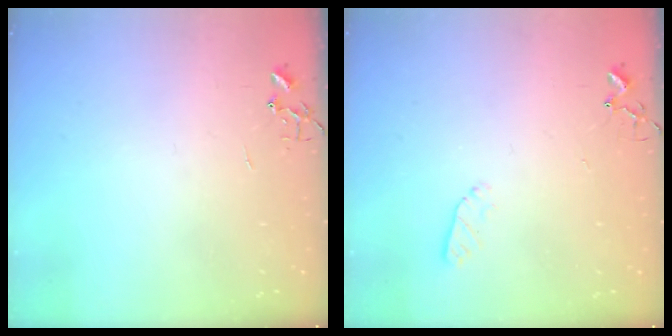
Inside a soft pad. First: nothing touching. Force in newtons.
{"total": 3.5, "press": 3.4, "slide": 0.5}